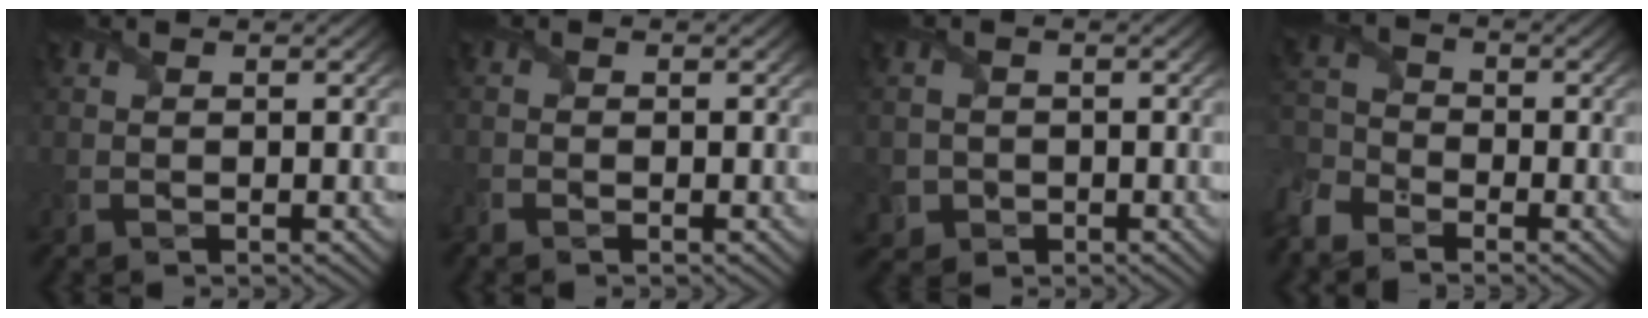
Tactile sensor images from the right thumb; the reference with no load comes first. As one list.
[{"total": 1.5, "force": [-1.4, 0.5, 0.2], "torque": [-0.009, -0.010, -0.035]}, {"total": 3.0, "force": [-0.9, 2.8, 0.5], "torque": [-0.011, -0.011, -0.023]}, {"total": 6.5, "force": [-5.0, 3.4, 2.4], "torque": [-0.078, -0.021, -0.119]}]